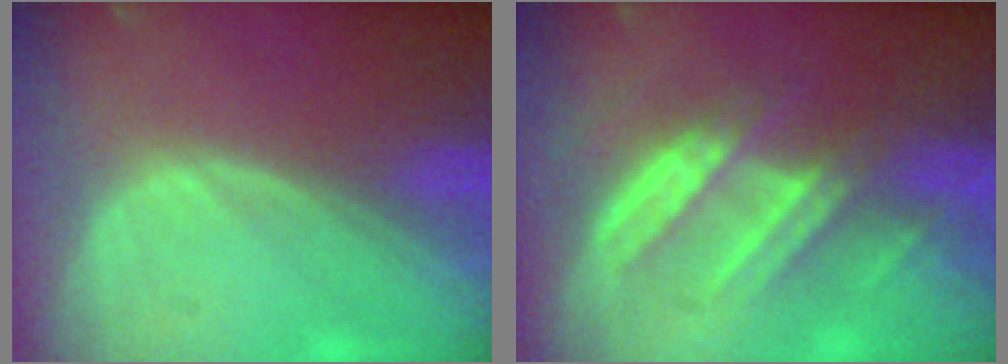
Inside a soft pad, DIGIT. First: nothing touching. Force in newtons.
{"total": 6.8, "press": 6.7, "slide": 1.0}